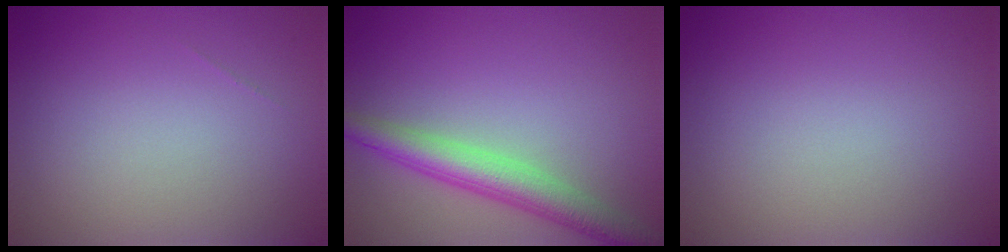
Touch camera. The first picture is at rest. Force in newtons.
{"total": 4.5, "press": 4.5, "slide": 0.2}
{"total": 0.0}